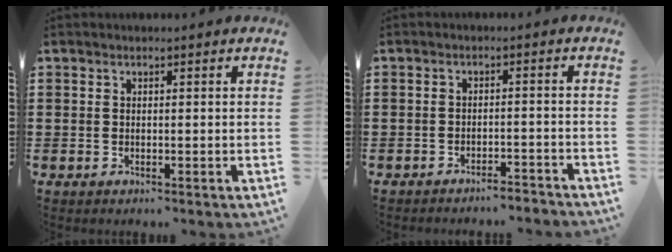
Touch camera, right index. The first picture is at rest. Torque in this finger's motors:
{"motor_torque": [-0.15, 0.21, -0.01, 0.00]}